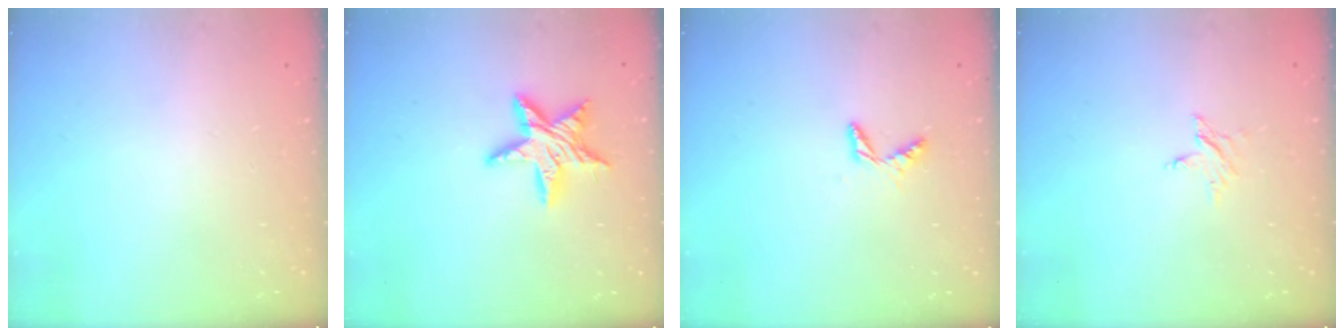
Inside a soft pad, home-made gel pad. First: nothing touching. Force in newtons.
{"total": 12.0, "press": 12.0, "slide": 0.8}
{"total": 4.6, "press": 4.6, "slide": 0.5}
{"total": 2.7, "press": 2.7, "slide": 0.3}